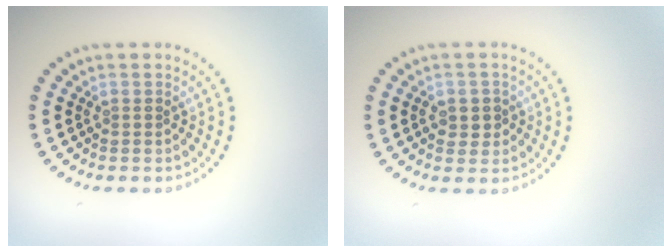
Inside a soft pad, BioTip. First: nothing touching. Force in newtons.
{"total": 1.7, "press": 1.7, "slide": 0.3}